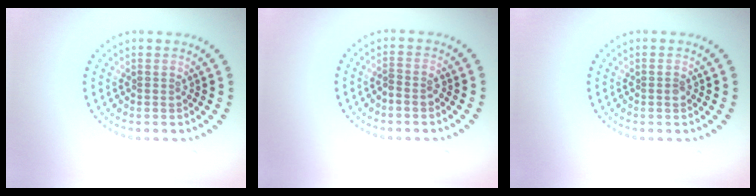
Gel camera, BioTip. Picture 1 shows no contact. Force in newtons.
{"total": 1.1, "press": 0.9, "slide": 0.5}
{"total": 0.7, "press": 0.6, "slide": 0.2}